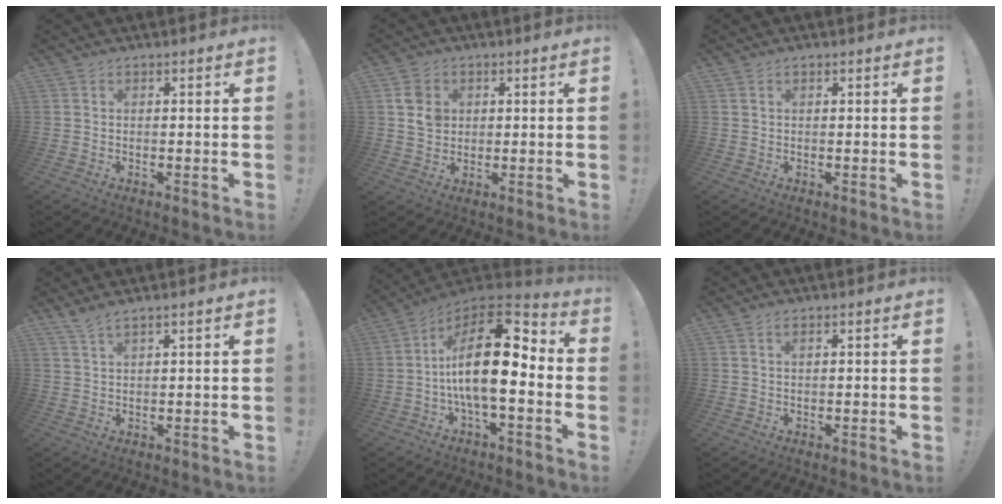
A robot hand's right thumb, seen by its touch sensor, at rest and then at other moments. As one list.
[{"total": 7.0, "force": [2.2, 6.0, 2.9], "torque": [-0.041, 0.000, 0.043]}, {"total": 0.5, "force": [0.4, 0.1, 0.3], "torque": [-0.014, 0.004, 0.009]}, {"total": 2.9, "force": [2.2, 0.1, 1.8], "torque": [-0.046, -0.005, 0.041]}, {"total": 20.3, "force": [-0.4, 8.7, 18.4], "torque": [-0.323, 0.011, -0.003]}, {"total": 1.2, "force": [0.7, 0.3, 0.9], "torque": [-0.022, 0.002, 0.012]}]